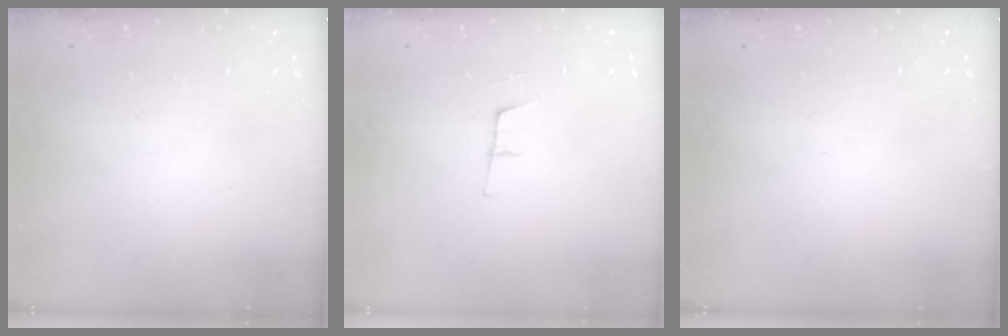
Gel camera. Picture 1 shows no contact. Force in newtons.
{"total": 7.7, "press": 7.2, "slide": 2.8}
{"total": 0.0}